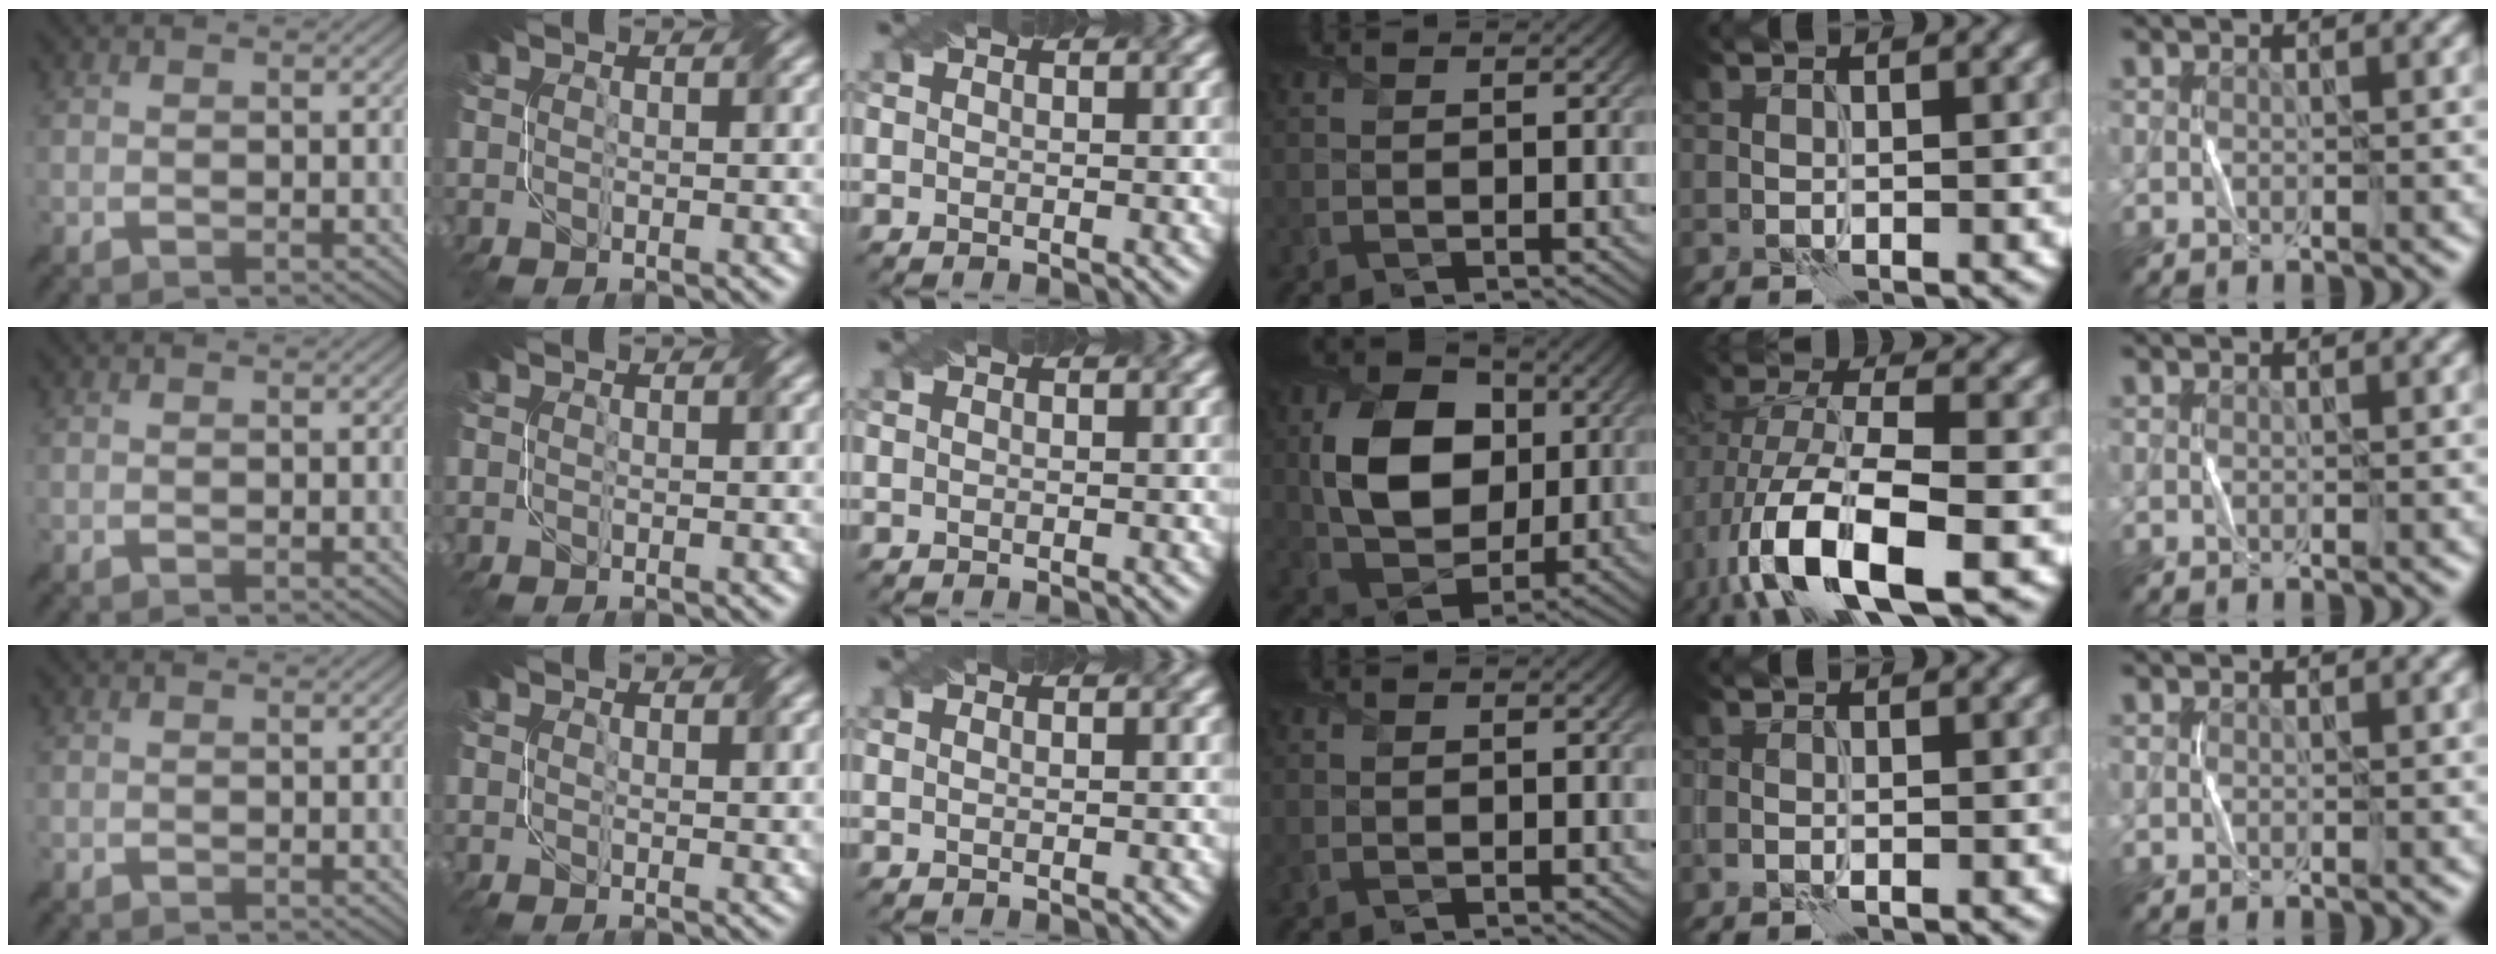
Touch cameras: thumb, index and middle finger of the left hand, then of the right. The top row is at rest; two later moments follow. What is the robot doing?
{"motion": "fold", "object": "bandage"}